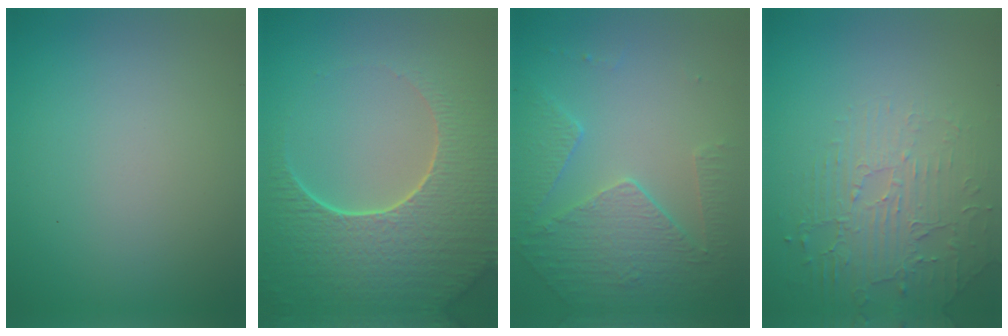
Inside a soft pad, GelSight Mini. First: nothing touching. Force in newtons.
{"total": 8.6, "press": 6.4, "slide": 5.7}
{"total": 5.1, "press": 3.7, "slide": 3.6}
{"total": 2.6, "press": 2.1, "slide": 1.5}